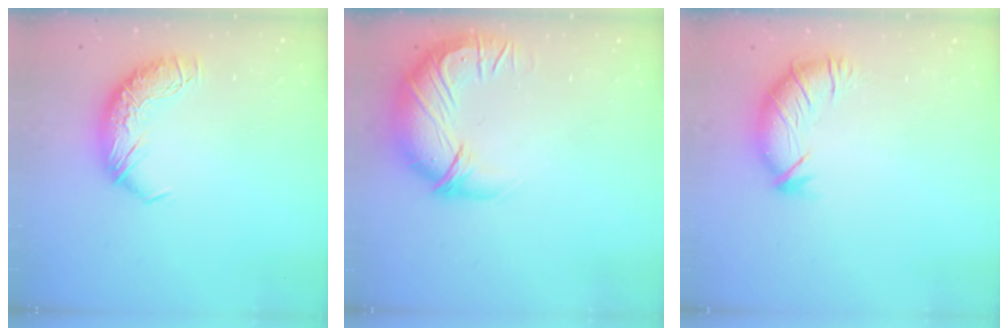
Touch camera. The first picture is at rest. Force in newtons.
{"total": 3.0, "press": 0.1, "slide": 3.0}
{"total": 2.9, "press": 2.0, "slide": 2.2}